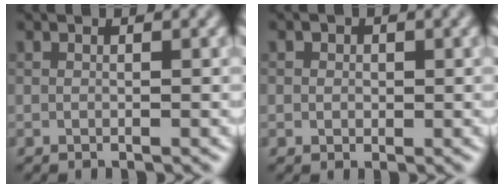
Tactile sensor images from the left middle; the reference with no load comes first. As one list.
[{"total": 1.4, "force": [0.4, 1.2, 0.6], "torque": [-0.004, 0.006, 0.001]}]